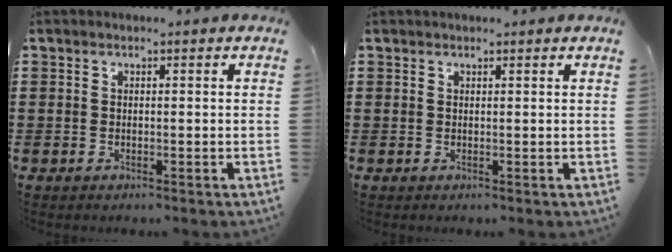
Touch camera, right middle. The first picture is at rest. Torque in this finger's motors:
{"motor_torque": [0.54, -0.45, 0.15, 0.03]}